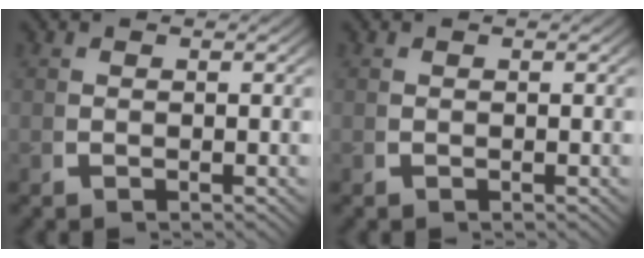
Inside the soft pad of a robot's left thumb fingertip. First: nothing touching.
{"total": 0.0}